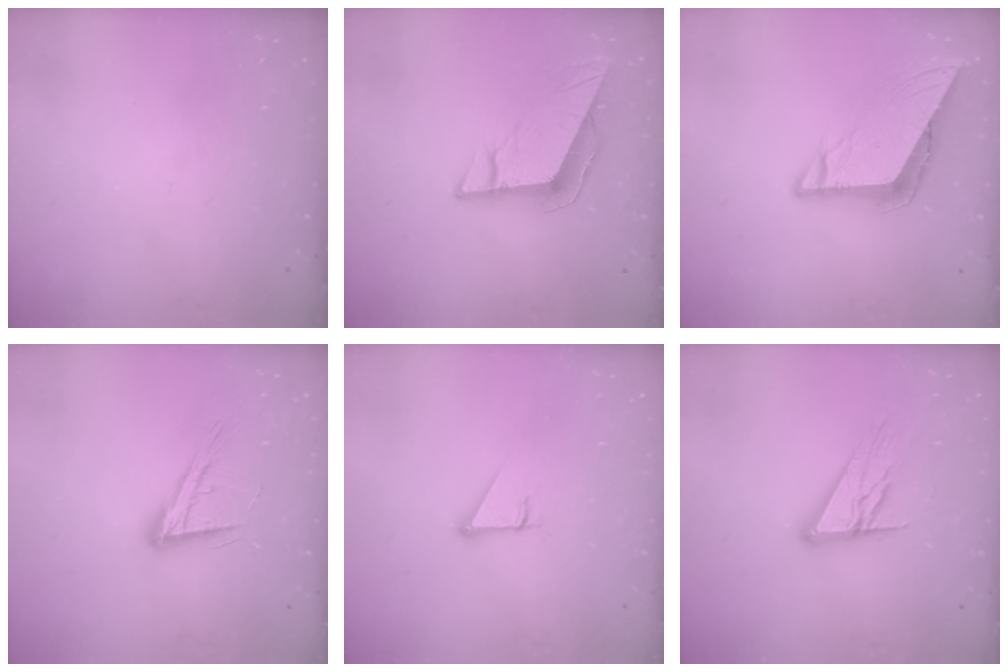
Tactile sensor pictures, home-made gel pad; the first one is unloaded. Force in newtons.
{"total": 9.5, "press": 9.4, "slide": 1.7}
{"total": 8.8, "press": 8.8, "slide": 0.9}
{"total": 14.6, "press": 14.0, "slide": 3.9}
{"total": 2.9, "press": 2.9, "slide": 0.1}
{"total": 12.3, "press": 12.3, "slide": 1.2}